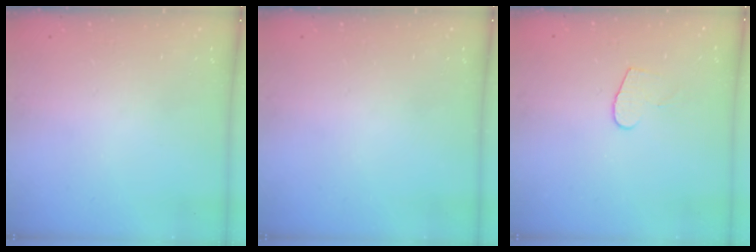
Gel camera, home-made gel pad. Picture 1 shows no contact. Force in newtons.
{"total": 0.0}
{"total": 5.8, "press": 5.8, "slide": 0.4}